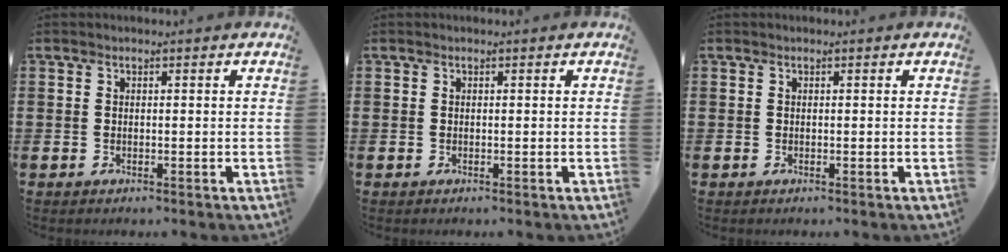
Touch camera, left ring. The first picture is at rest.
{"total": 0.0}
{"total": 0.0}